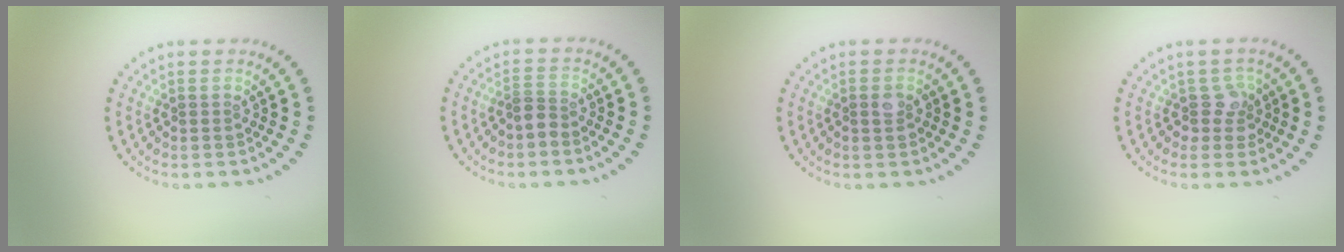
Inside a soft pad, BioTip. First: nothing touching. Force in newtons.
{"total": 1.6, "press": 1.2, "slide": 1.1}
{"total": 1.4, "press": 1.4, "slide": 0.4}
{"total": 2.0, "press": 1.6, "slide": 1.2}